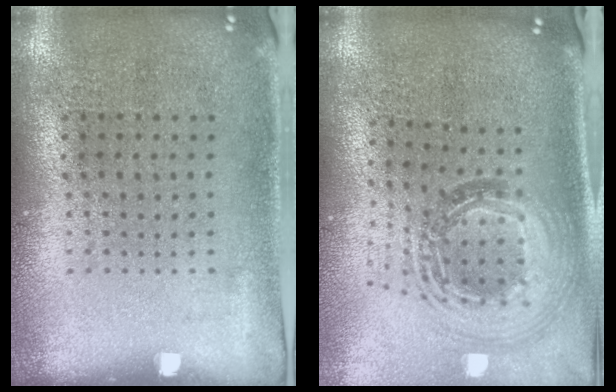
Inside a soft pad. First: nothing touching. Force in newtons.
{"total": 1.6, "press": 1.4, "slide": 0.8}